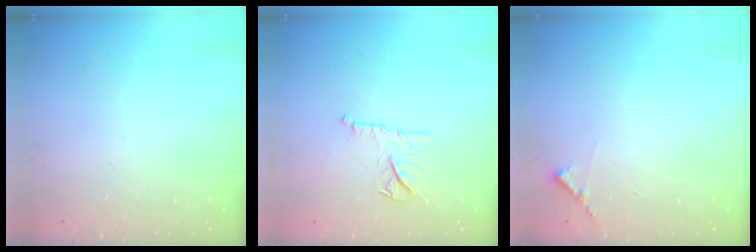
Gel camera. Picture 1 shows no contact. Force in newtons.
{"total": 11.0, "press": 11.0, "slide": 0.1}
{"total": 5.8, "press": 5.8, "slide": 0.4}